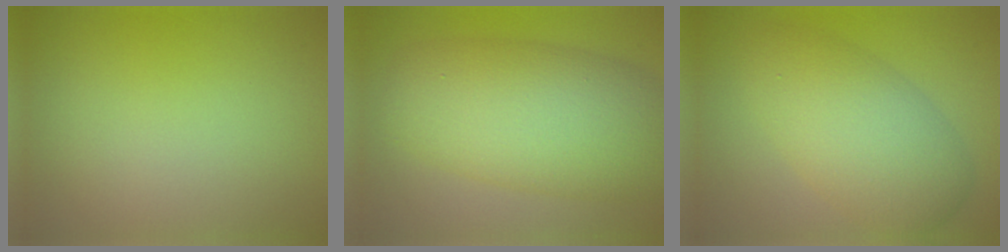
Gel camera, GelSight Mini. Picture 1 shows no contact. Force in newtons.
{"total": 10.0, "press": 10.0, "slide": 0.4}
{"total": 6.8, "press": 6.8, "slide": 0.3}